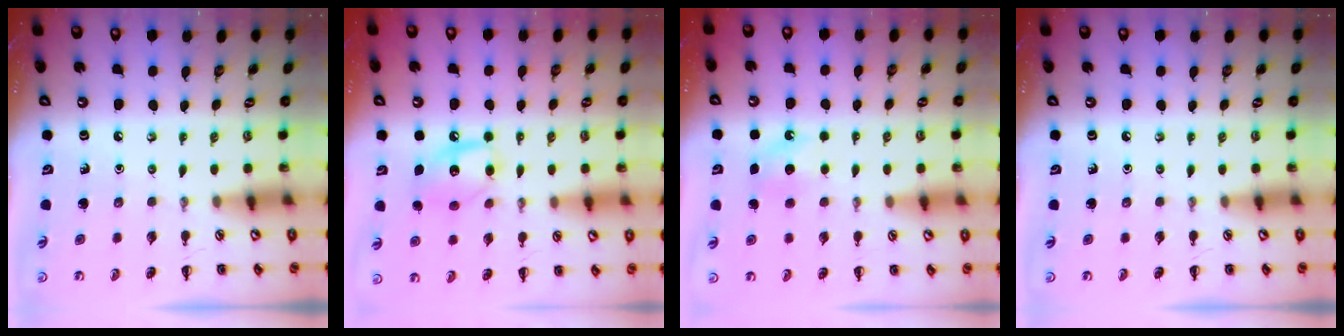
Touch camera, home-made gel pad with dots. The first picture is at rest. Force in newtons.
{"total": 11.4, "press": 11.3, "slide": 1.6}
{"total": 6.0, "press": 5.8, "slide": 1.7}
{"total": 0.0}